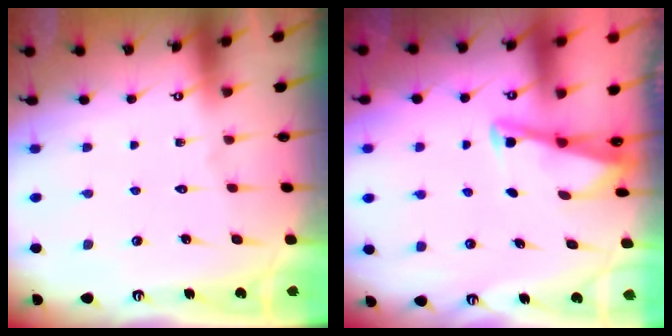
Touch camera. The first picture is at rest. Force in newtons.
{"total": 2.9, "press": 2.9, "slide": 0.4}